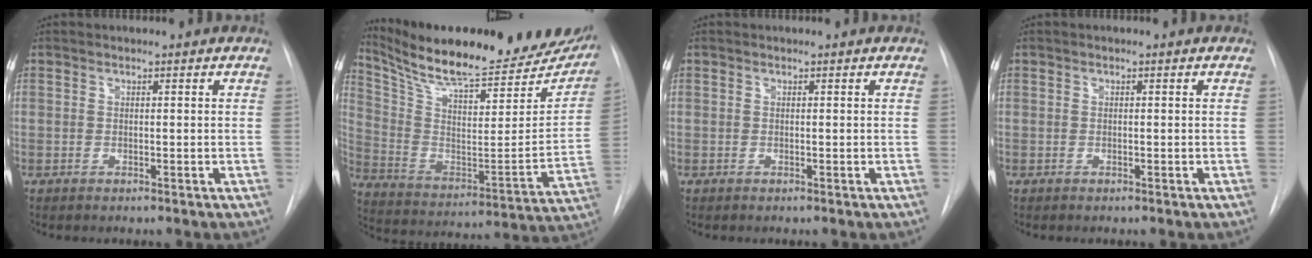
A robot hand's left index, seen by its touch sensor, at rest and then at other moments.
{"total": 29.3, "force": [24.9, 6.2, 14.0], "torque": [-0.230, -0.058, 0.349]}
{"total": 0.0}
{"total": 0.0}